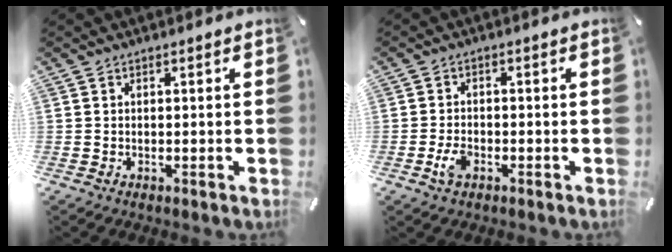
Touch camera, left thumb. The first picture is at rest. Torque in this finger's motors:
{"motor_torque": [-0.03, 0.80, 0.03, -0.01, 0.04]}